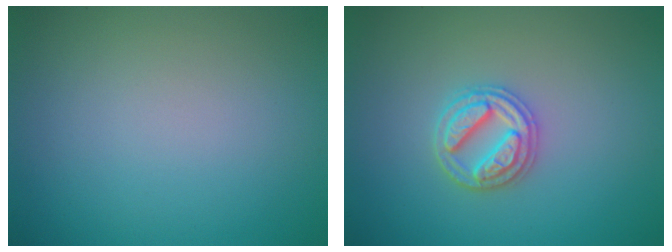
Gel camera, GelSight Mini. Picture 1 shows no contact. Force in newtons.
{"total": 3.0, "press": 2.9, "slide": 0.4}